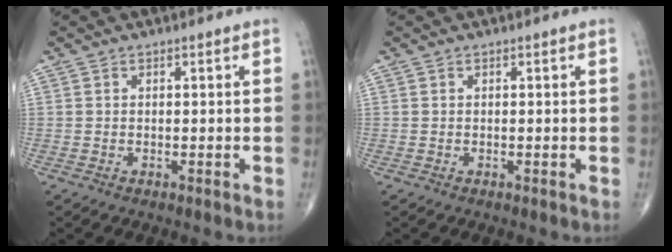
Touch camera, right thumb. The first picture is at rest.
{"total": 0.0}